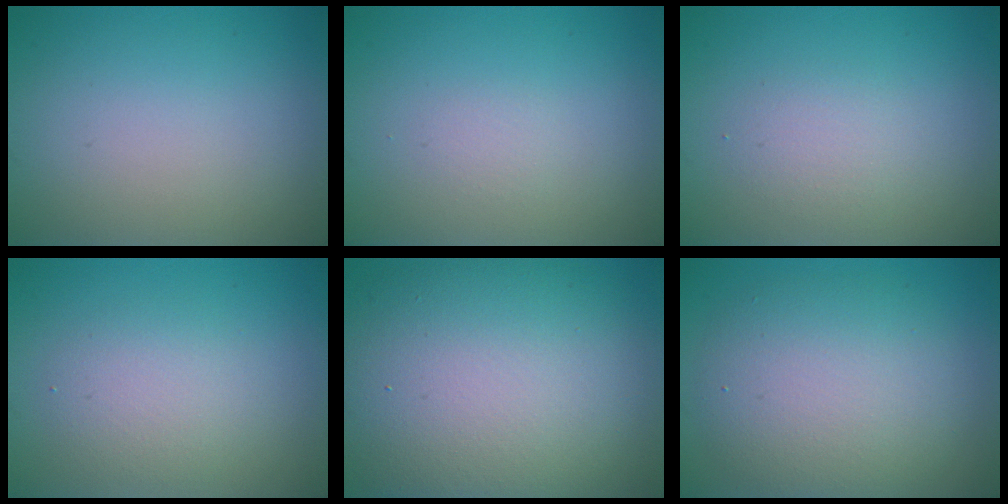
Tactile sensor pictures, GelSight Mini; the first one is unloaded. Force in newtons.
{"total": 0.0}
{"total": 1.8, "press": 1.8, "slide": 0.1}
{"total": 2.6, "press": 2.6, "slide": 0.1}
{"total": 14.4, "press": 14.4, "slide": 0.7}
{"total": 6.8, "press": 6.8, "slide": 0.3}